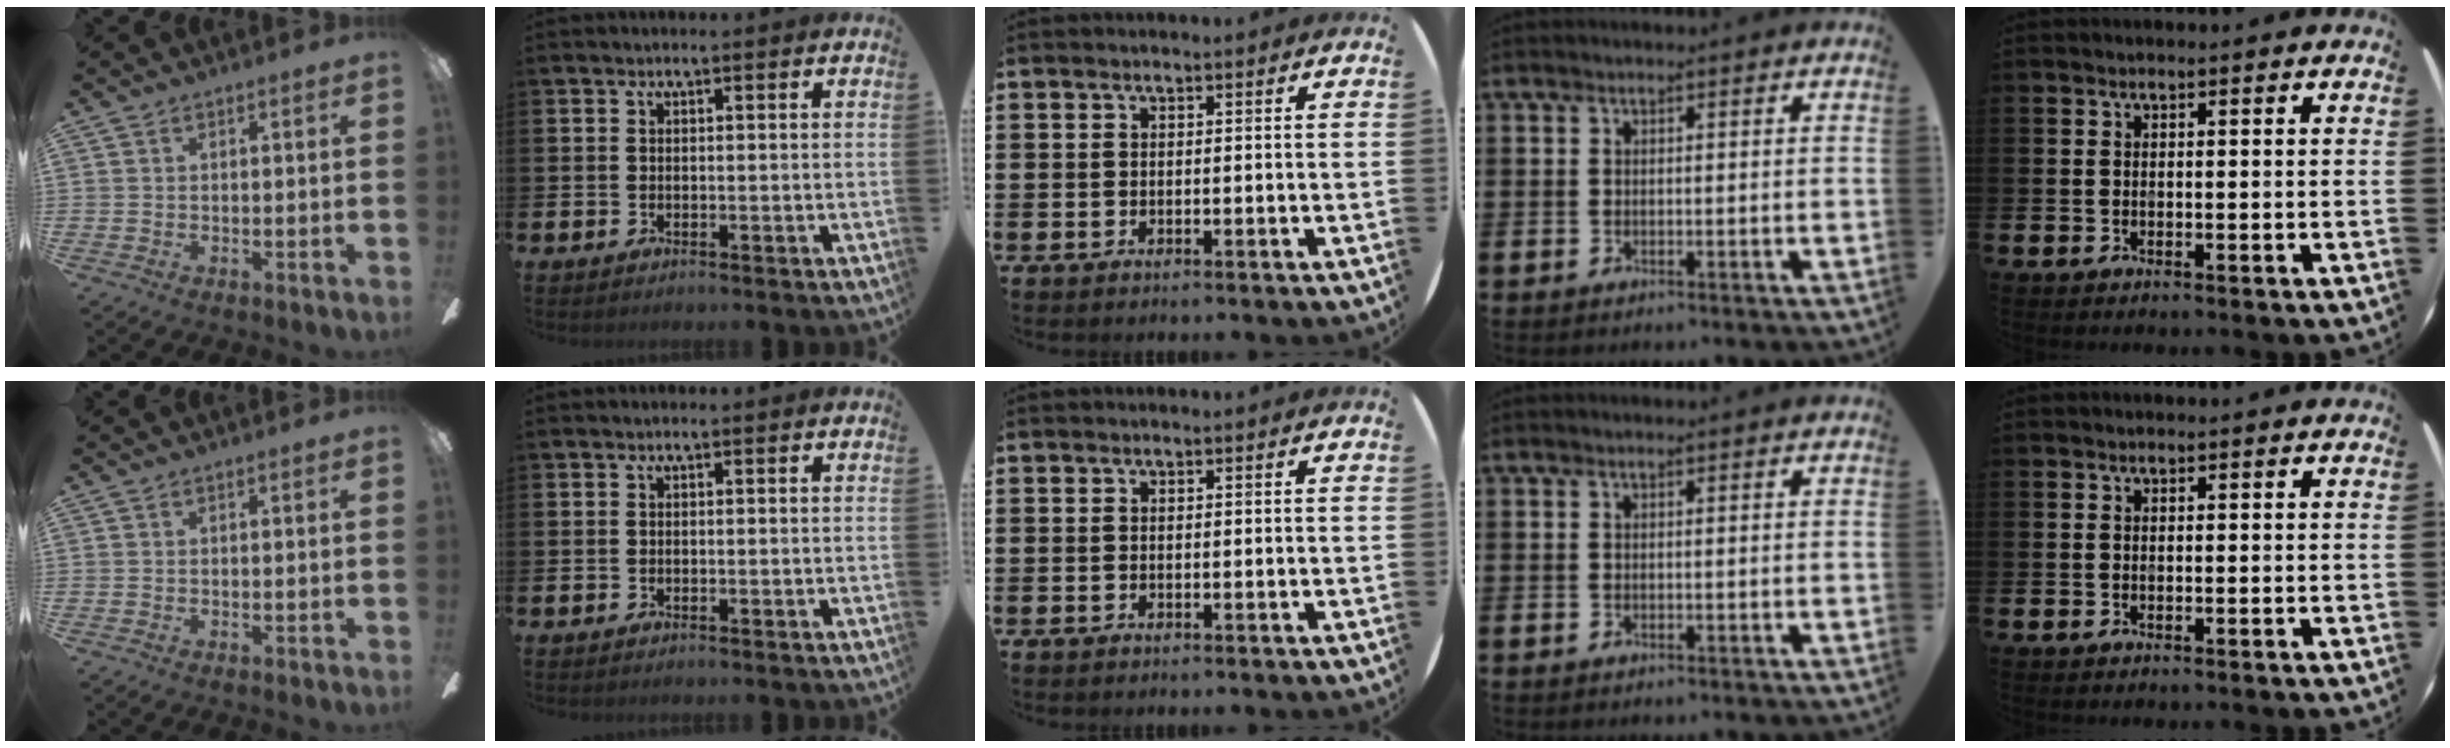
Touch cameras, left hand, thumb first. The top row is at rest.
{}